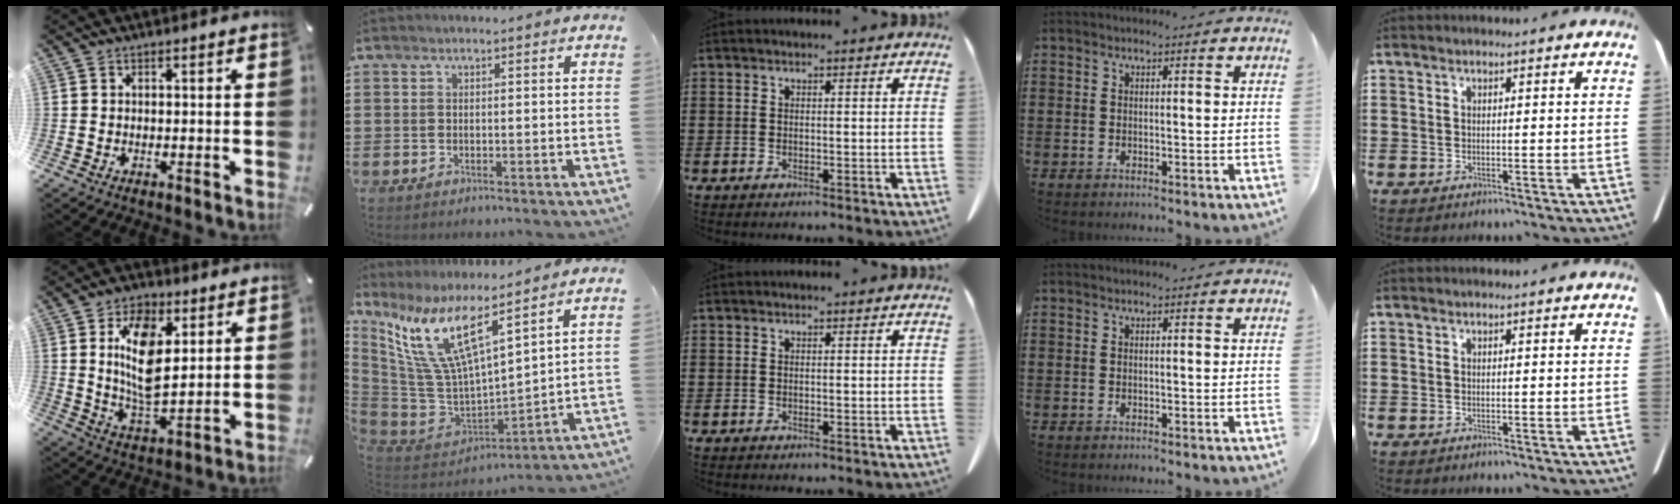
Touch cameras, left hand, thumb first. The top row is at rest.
{"thumb": {"total": 12.8, "force": [4.3, 7.5, 9.4], "torque": [-0.188, -0.001, 0.076]}, "index": {"total": 12.3, "force": [7.1, 3.4, 9.4], "torque": [-0.231, -0.056, 0.121]}}